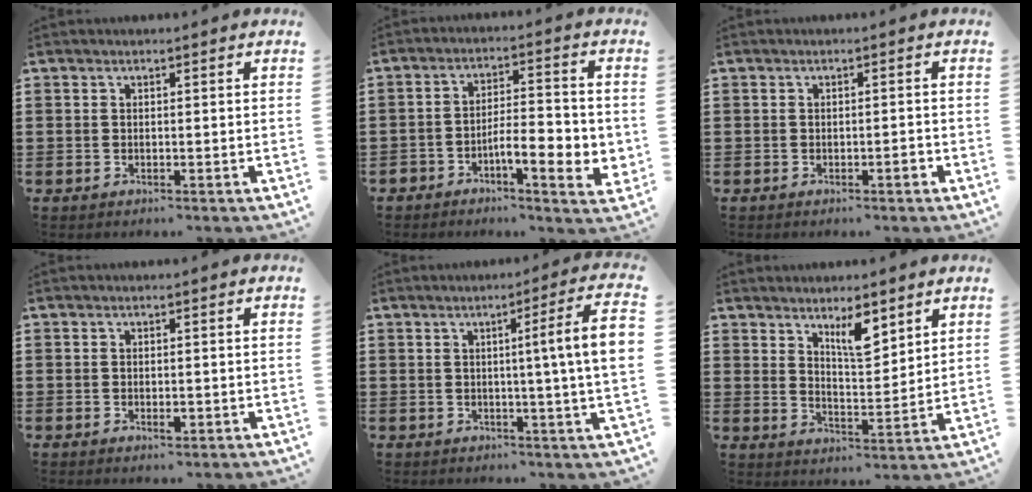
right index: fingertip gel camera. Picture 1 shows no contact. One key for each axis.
{"total": 6.5, "fx": -2.6, "fy": 2.2, "fz": 5.5, "tx": -0.086, "ty": -0.003, "tz": -0.048}
{"total": 1.4, "fx": -0.9, "fy": 0.3, "fz": 1.0, "tx": -0.018, "ty": -0.002, "tz": -0.017}
{"total": 1.2, "fx": -0.3, "fy": 0.5, "fz": 1.0, "tx": -0.019, "ty": -0.002, "tz": -0.006}
{"total": 7.8, "fx": 0.8, "fy": -0.9, "fz": 7.7, "tx": -0.124, "ty": -0.015, "tz": 0.006}
{"total": 6.0, "fx": 4.4, "fy": 1.9, "fz": 3.7, "tx": -0.058, "ty": -0.015, "tz": 0.072}